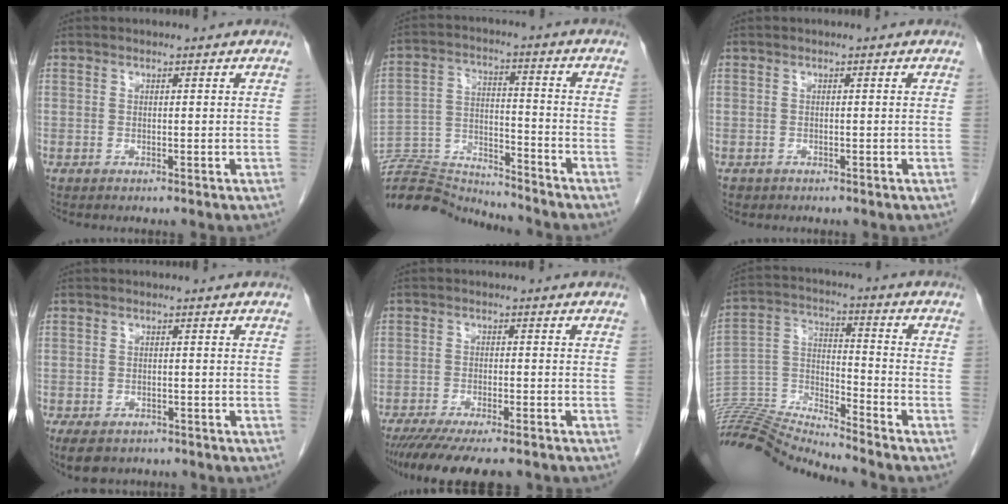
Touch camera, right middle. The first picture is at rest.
{"total": 14.0, "force": [-14.0, 0.1, 1.0], "torque": [-0.017, 0.018, -0.239]}
{"total": 0.8, "force": [-0.6, 0.6, 0.1], "torque": [-0.011, 0.001, -0.007]}
{"total": 7.3, "force": [-5.1, 4.2, 3.0], "torque": [-0.051, -0.006, -0.071]}
{"total": 13.2, "force": [-10.8, 2.7, 7.1], "torque": [-0.119, -0.024, -0.161]}
{"total": 15.9, "force": [-15.6, -1.3, 2.5], "torque": [-0.043, 0.034, -0.281]}